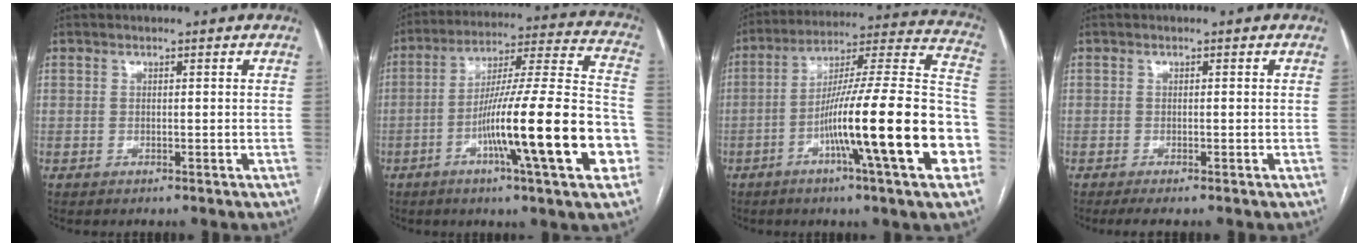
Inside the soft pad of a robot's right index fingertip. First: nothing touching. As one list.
[{"total": 22.2, "force": [-7.4, 0.6, 20.9], "torque": [-0.296, -0.003, -0.120]}, {"total": 24.0, "force": [-7.7, 0.6, 22.8], "torque": [-0.292, 0.001, -0.127]}, {"total": 2.8, "force": [-2.3, 0.2, 1.5], "torque": [-0.019, -0.005, -0.033]}]